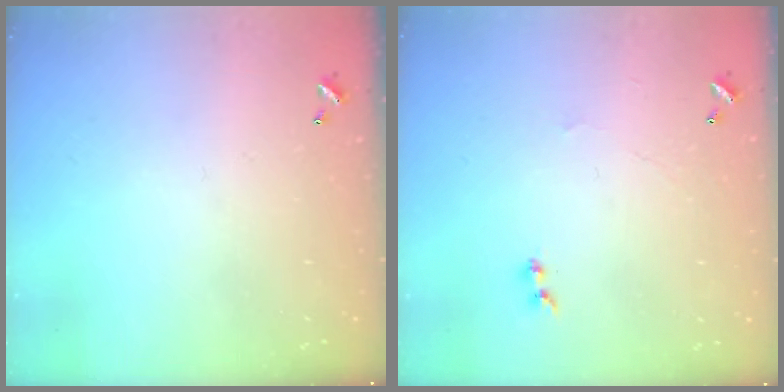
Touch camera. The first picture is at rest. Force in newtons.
{"total": 1.0, "press": 0.3, "slide": 1.0}